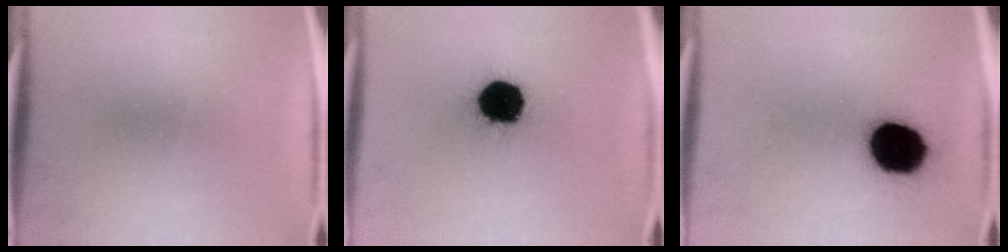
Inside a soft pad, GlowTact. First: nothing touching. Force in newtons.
{"total": 17.3}
{"total": 16.9}